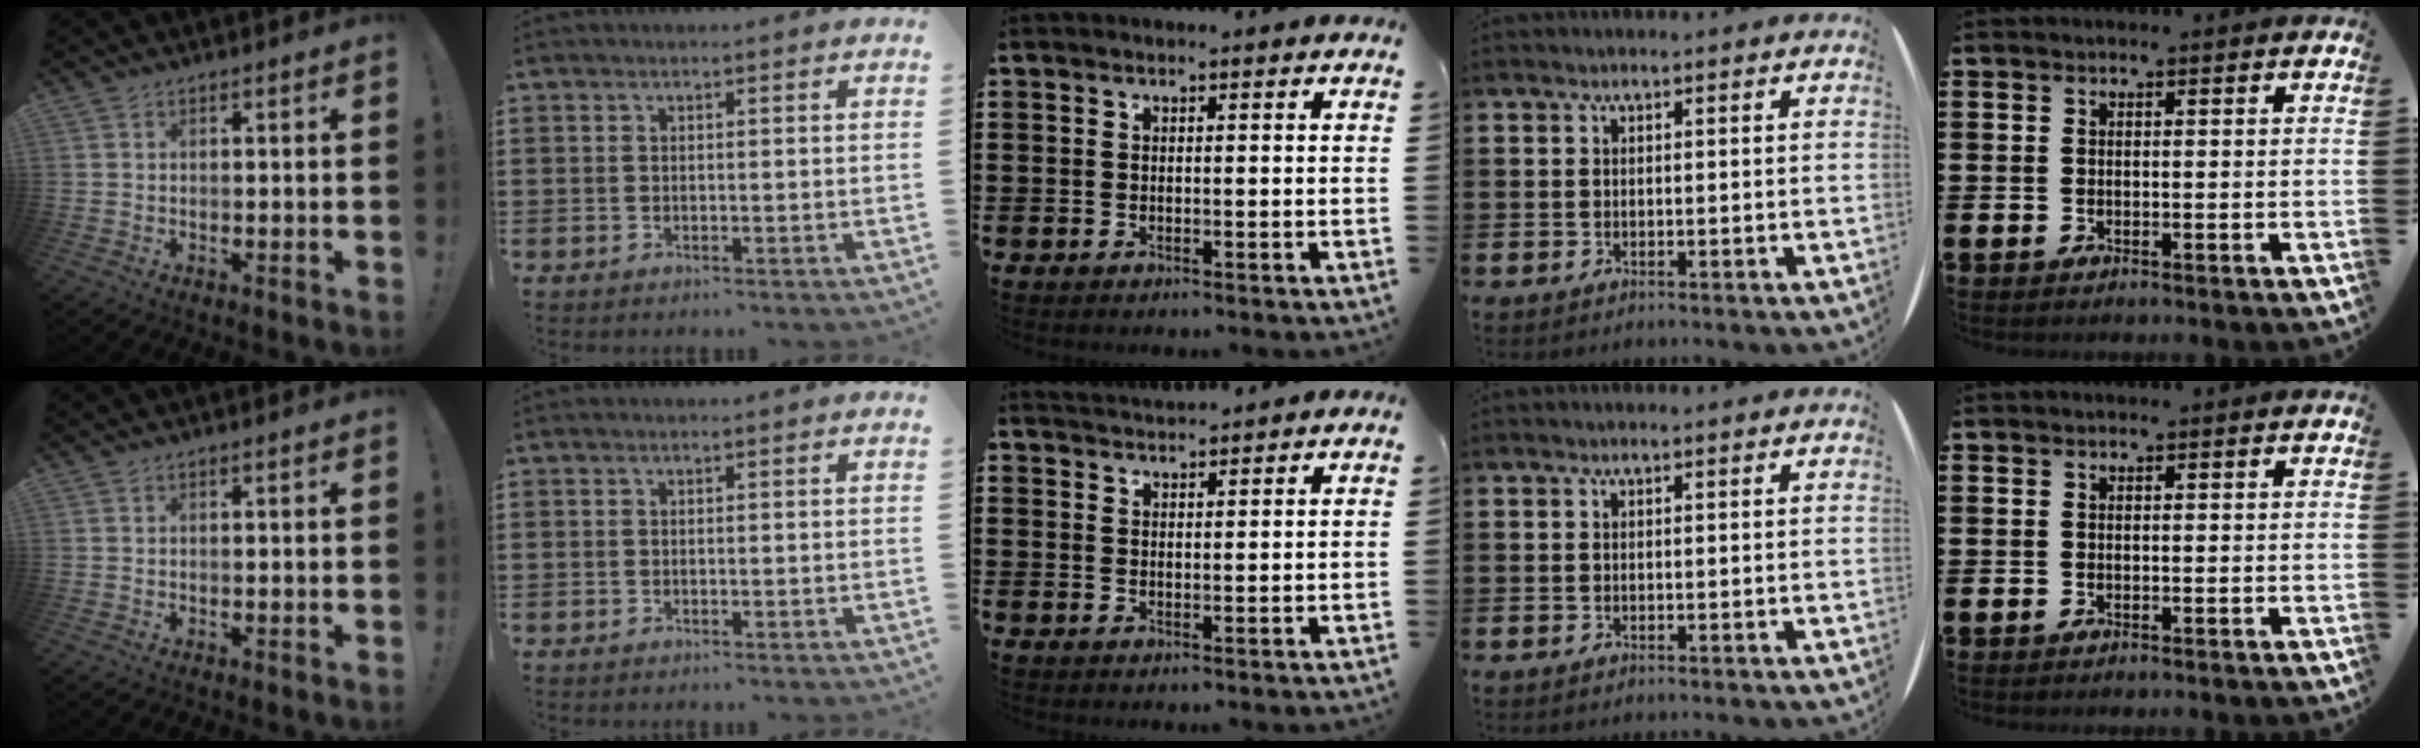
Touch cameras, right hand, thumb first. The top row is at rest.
{"middle": {"total": 2.0, "force": [2.0, -0.1, -0.3], "torque": [-0.002, 0.000, 0.040]}}